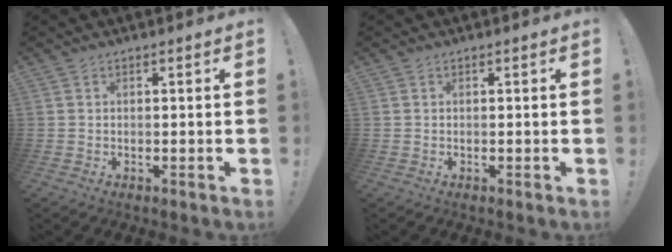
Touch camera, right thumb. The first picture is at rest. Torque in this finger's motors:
{"motor_torque": [0.00, 0.00, -0.02, 0.02, 0.06]}